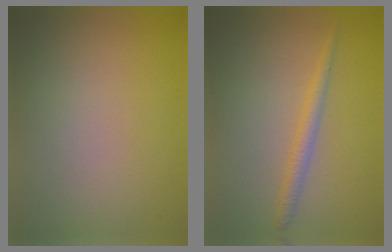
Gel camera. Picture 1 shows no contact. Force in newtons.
{"total": 1.8, "press": 1.8, "slide": 0.1}